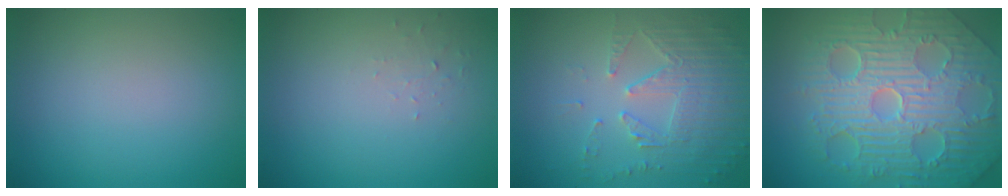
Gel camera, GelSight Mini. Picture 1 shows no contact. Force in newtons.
{"total": 0.6, "press": 0.3, "slide": 0.6}
{"total": 5.6, "press": 3.7, "slide": 4.2}
{"total": 11.3, "press": 7.4, "slide": 8.5}